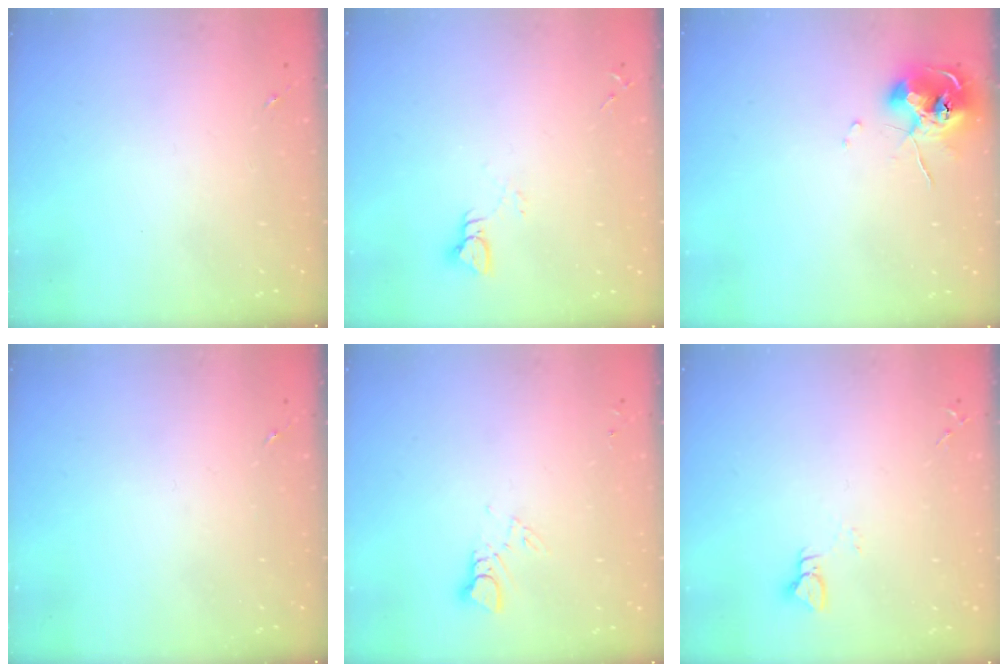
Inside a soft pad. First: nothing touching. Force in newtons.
{"total": 3.8, "press": 3.8, "slide": 0.5}
{"total": 10.1, "press": 9.9, "slide": 1.5}
{"total": 0.0}
{"total": 2.9, "press": 2.9, "slide": 0.2}
{"total": 3.0, "press": 3.0, "slide": 0.3}